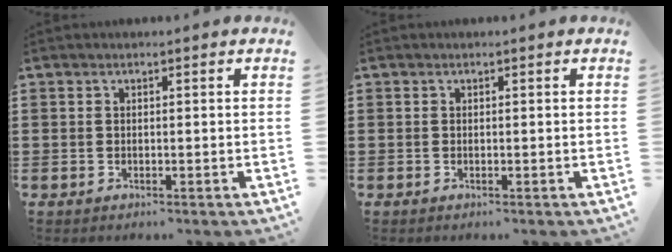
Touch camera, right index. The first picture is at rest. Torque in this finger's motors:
{"motor_torque": [0.08, 0.65, 0.00, 0.00]}